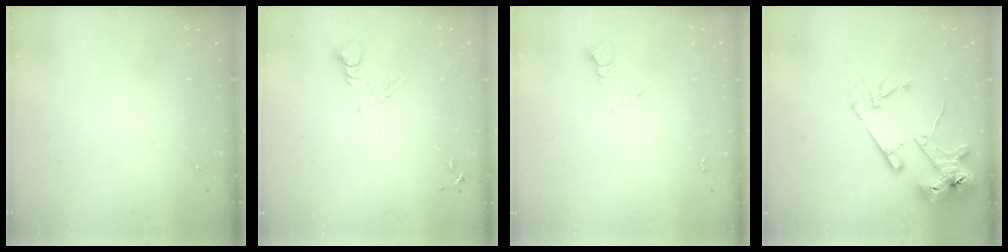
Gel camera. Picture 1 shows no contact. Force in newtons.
{"total": 6.6, "press": 6.6, "slide": 0.5}
{"total": 2.7, "press": 2.7, "slide": 0.2}
{"total": 16.8, "press": 16.7, "slide": 1.9}